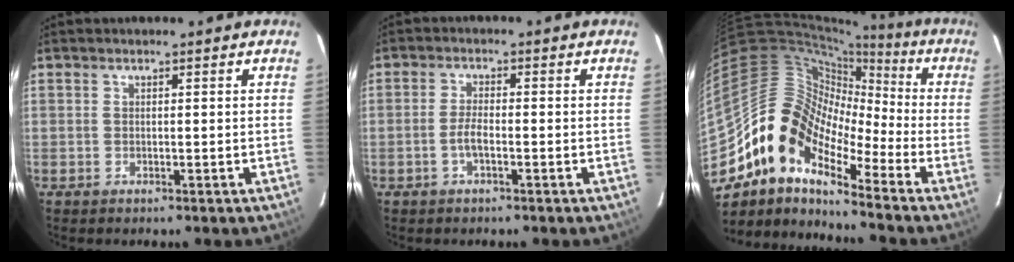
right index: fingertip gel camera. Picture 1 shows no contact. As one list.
[{"total": 2.5, "force": [-1.1, 0.5, 2.2], "torque": [-0.051, 0.004, -0.024]}, {"total": 14.7, "force": [-8.9, 7.5, 9.0], "torque": [-0.147, 0.008, -0.192]}]